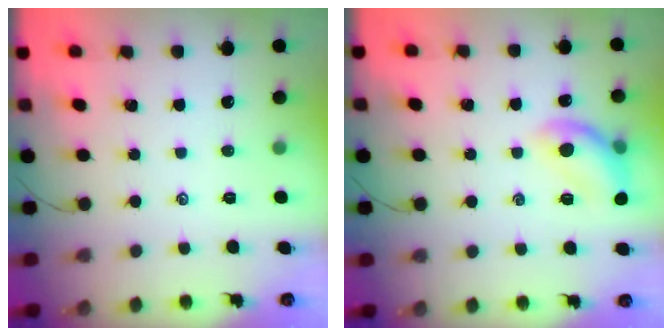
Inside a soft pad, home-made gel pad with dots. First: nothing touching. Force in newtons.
{"total": 13.9, "press": 13.9, "slide": 1.1}